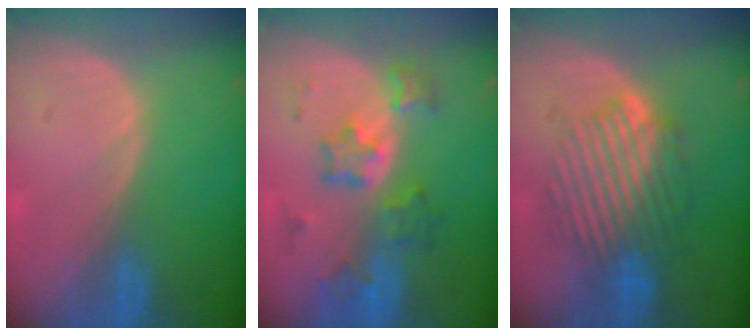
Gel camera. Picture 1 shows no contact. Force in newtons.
{"total": 6.8, "press": 6.6, "slide": 1.5}
{"total": 8.9, "press": 8.5, "slide": 2.8}